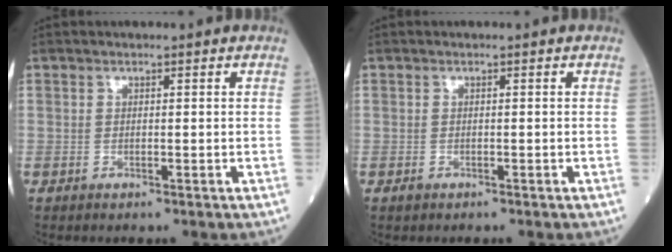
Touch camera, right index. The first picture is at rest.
{"total": 0.6, "force": [-0.5, 0.3, 0.1], "torque": [-0.003, 0.000, -0.008]}